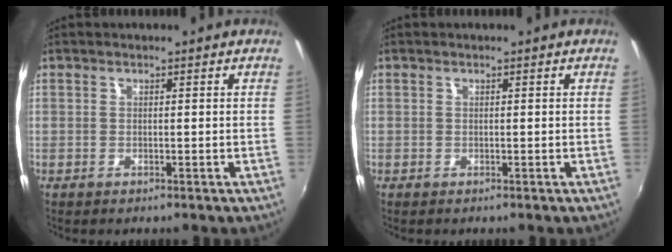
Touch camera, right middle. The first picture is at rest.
{"total": 0.0}